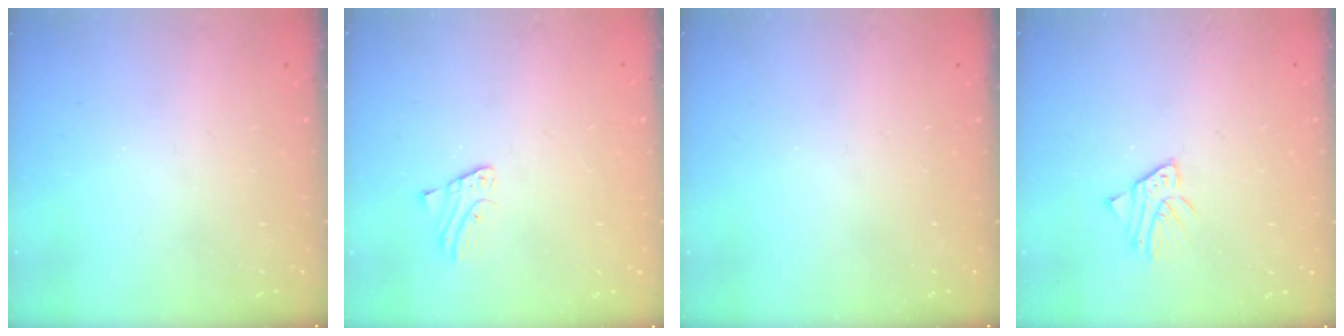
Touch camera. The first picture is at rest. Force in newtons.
{"total": 1.2, "press": 1.2, "slide": 0.1}
{"total": 0.0}
{"total": 2.6, "press": 2.6, "slide": 0.2}